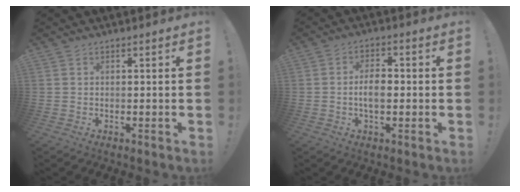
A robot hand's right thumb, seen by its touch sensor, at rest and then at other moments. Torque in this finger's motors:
{"motor_torque": [-0.13, 0.38, 0.03, 0.39, 0.01]}